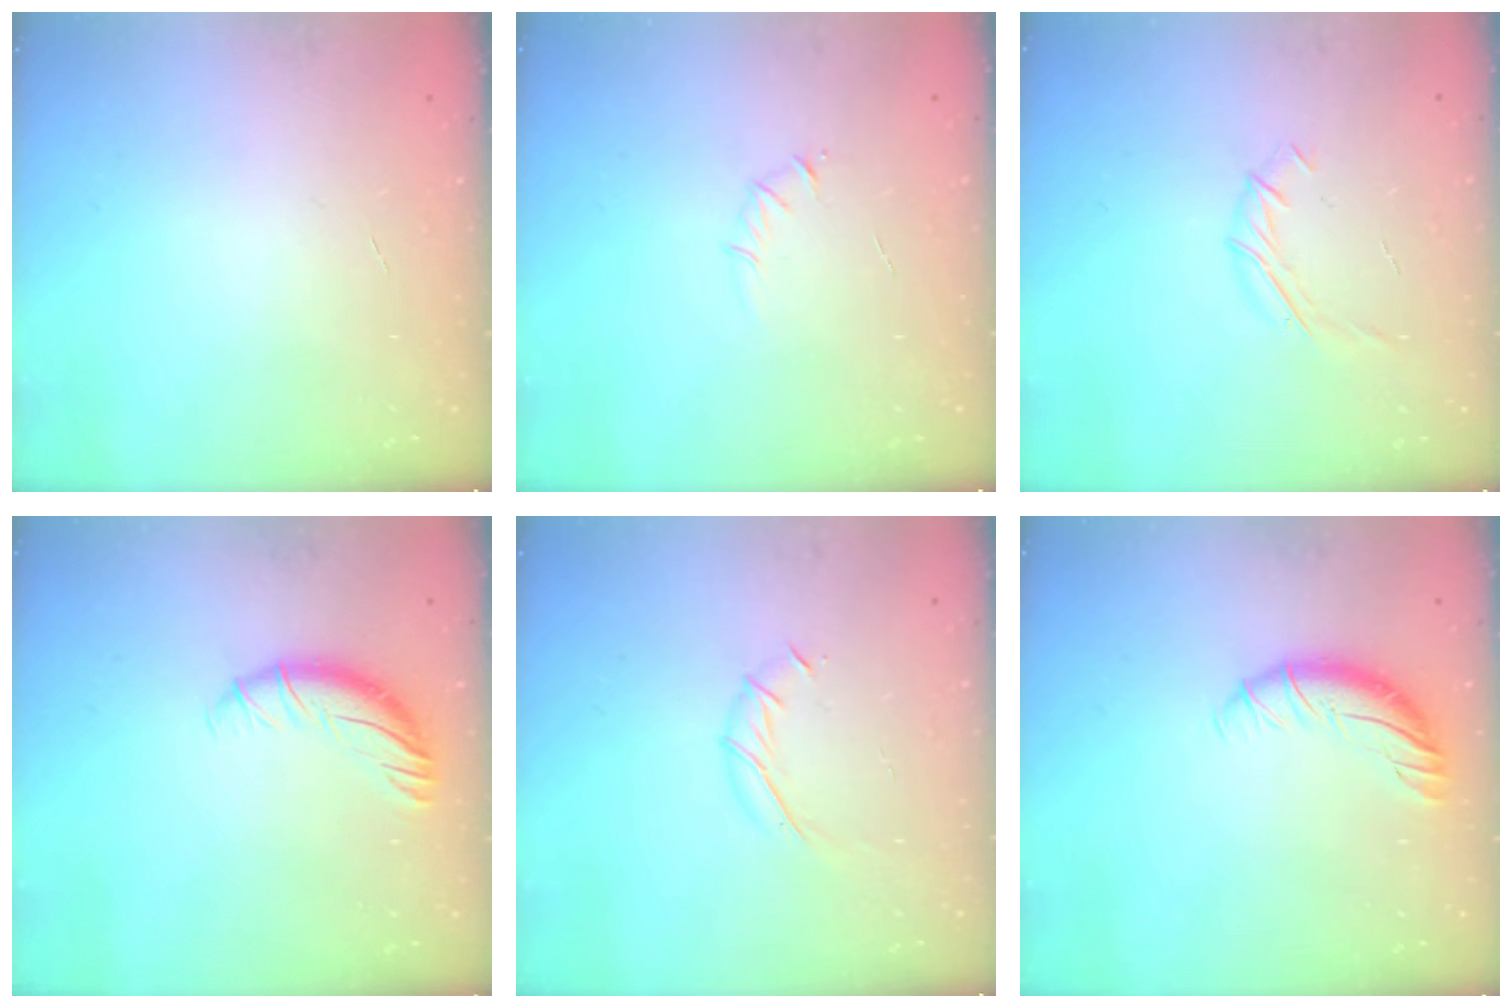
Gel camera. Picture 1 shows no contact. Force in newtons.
{"total": 2.7, "press": 2.6, "slide": 0.8}
{"total": 5.8, "press": 5.7, "slide": 1.1}
{"total": 8.6, "press": 8.5, "slide": 0.9}
{"total": 7.2, "press": 7.0, "slide": 1.4}
{"total": 8.4, "press": 8.4, "slide": 1.0}